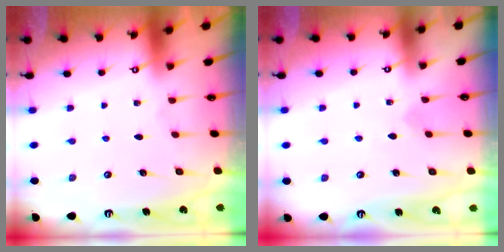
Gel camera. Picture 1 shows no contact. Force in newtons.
{"total": 3.3, "press": 3.3, "slide": 0.2}